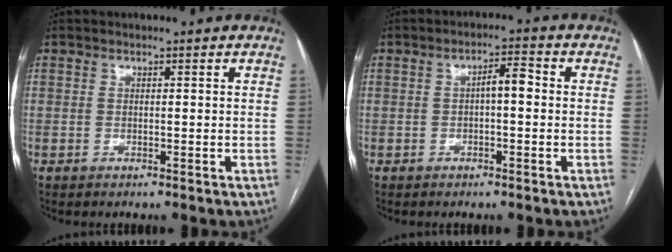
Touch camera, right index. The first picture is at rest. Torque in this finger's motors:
{"motor_torque": [0.23, -0.05, 0.09, 0.05]}